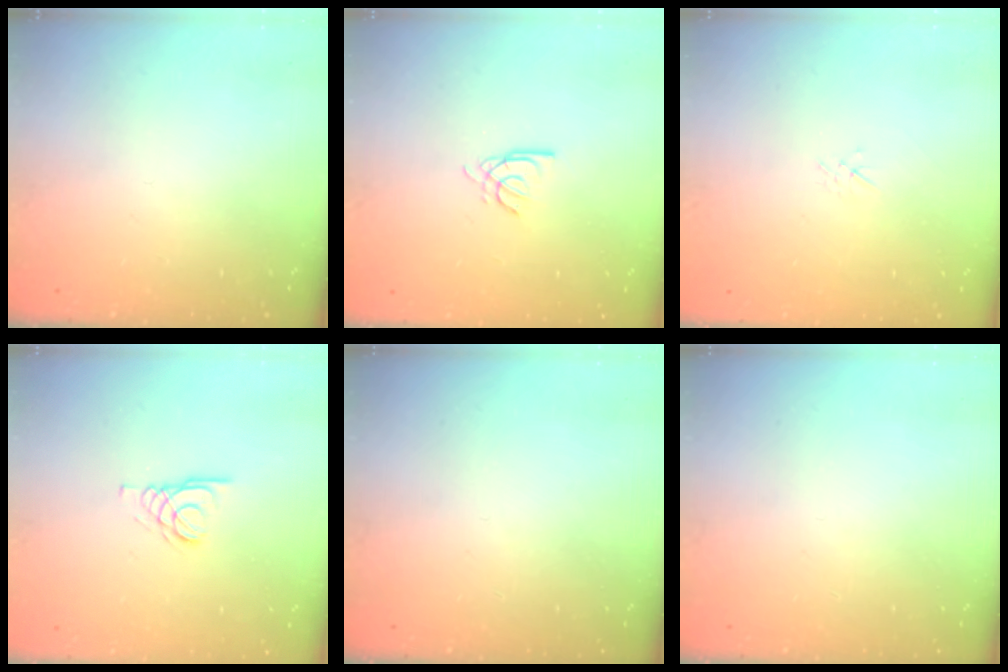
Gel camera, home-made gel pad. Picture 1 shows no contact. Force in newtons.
{"total": 3.6, "press": 3.6, "slide": 0.4}
{"total": 3.7, "press": 3.6, "slide": 0.5}
{"total": 1.6, "press": 1.6, "slide": 0.2}
{"total": 0.0}
{"total": 0.0}